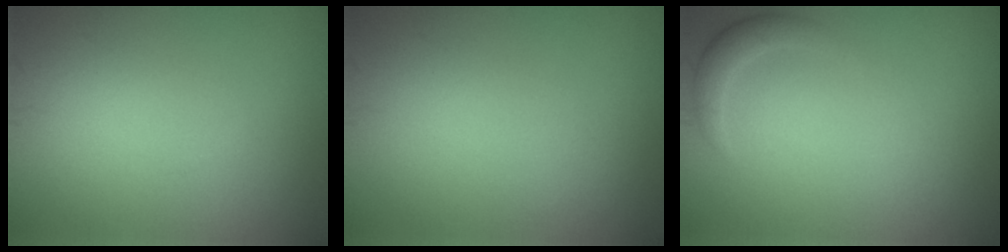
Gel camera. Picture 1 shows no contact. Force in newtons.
{"total": 0.0}
{"total": 1.6, "press": 1.6, "slide": 0.1}